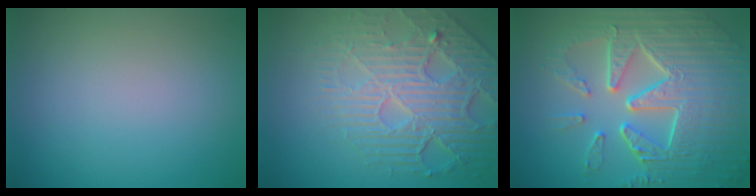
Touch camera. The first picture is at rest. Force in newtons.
{"total": 6.6, "press": 5.3, "slide": 4.0}
{"total": 9.8, "press": 6.6, "slide": 7.2}